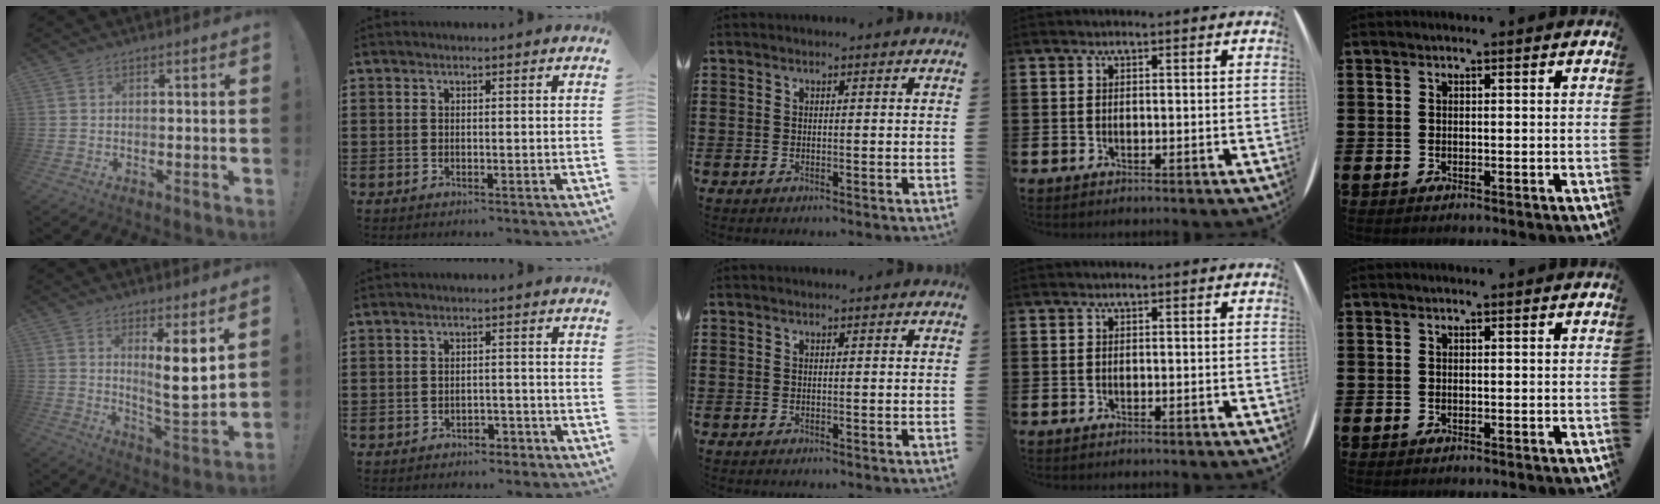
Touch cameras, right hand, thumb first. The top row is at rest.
{"thumb": {"total": 9.8, "force": [3.8, 1.2, 8.9], "torque": [-0.127, -0.040, 0.061]}, "index": {"total": 1.9, "force": [-1.8, 0.7, 0.2], "torque": [-0.011, -0.001, -0.038]}}